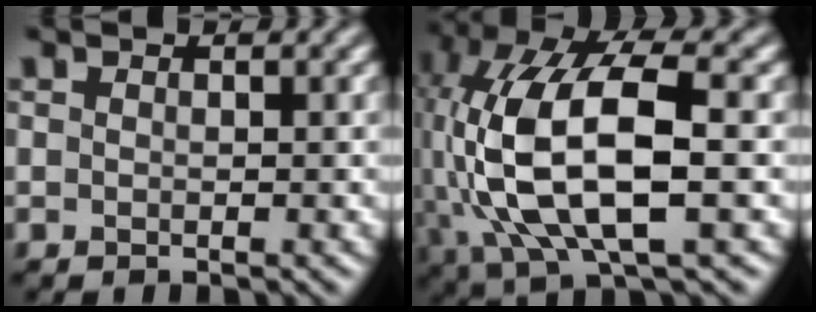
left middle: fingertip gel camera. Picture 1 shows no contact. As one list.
[{"total": 12.6, "force": [-0.8, 5.6, 11.3], "torque": [-0.235, 0.007, -0.015]}]